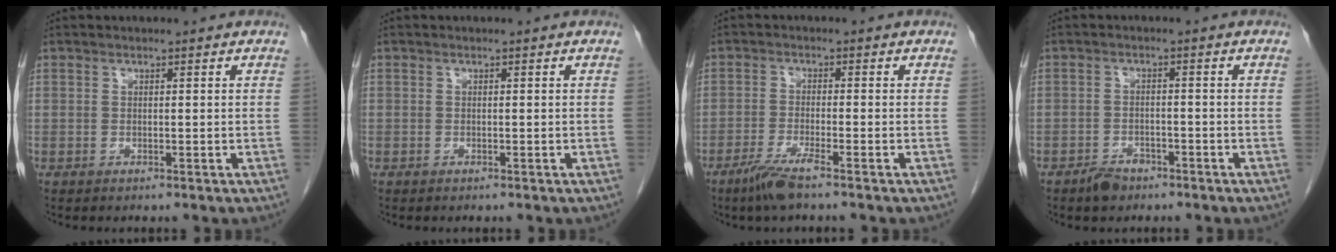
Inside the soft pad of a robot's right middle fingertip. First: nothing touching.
{"total": 0.0}
{"total": 4.4, "force": [-3.1, -0.1, 3.1], "torque": [-0.066, -0.010, -0.064]}
{"total": 3.1, "force": [-2.4, 1.6, 1.1], "torque": [-0.022, 0.003, -0.036]}